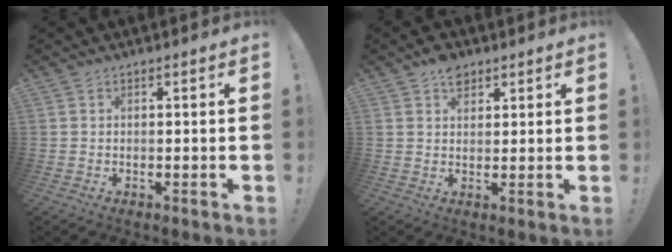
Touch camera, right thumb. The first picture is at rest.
{"total": 5.2, "force": [3.3, 3.4, 2.3], "torque": [-0.023, -0.011, 0.059]}